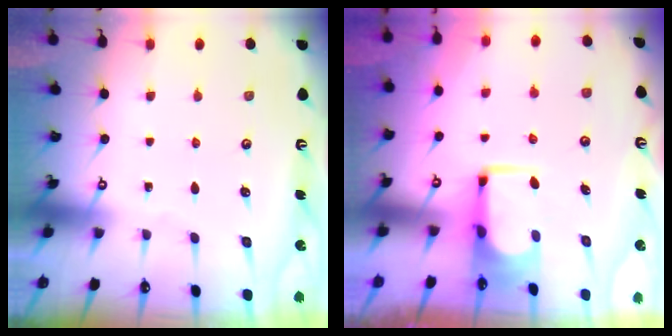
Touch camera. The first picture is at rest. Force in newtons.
{"total": 1.9, "press": 1.9, "slide": 0.2}